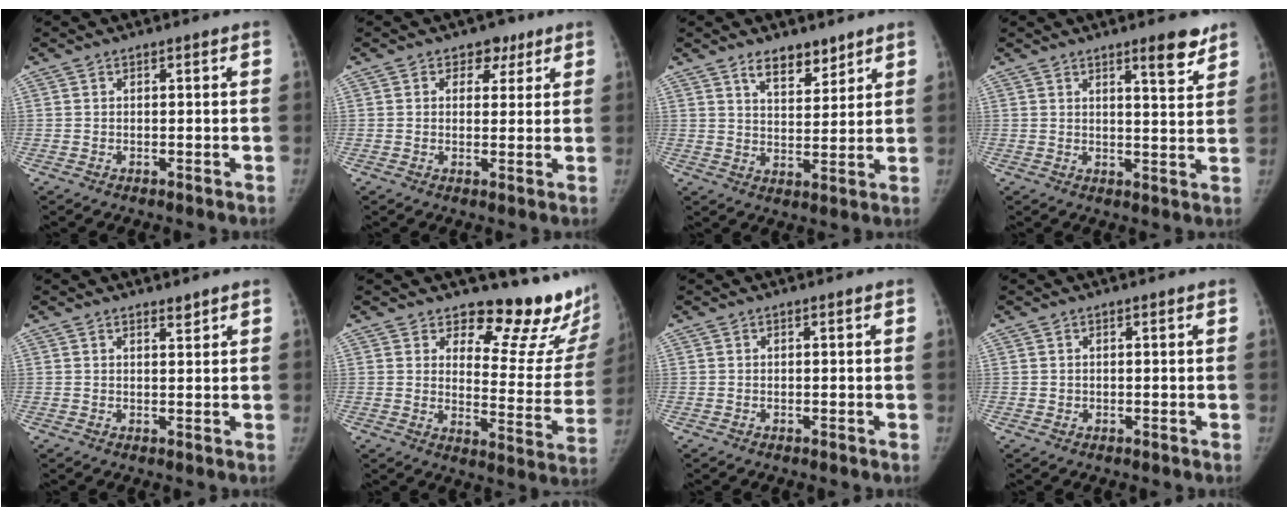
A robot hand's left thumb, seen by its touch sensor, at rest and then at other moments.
{"total": 4.1, "force": [2.2, 3.1, 1.4], "torque": [0.009, -0.007, 0.028]}
{"total": 6.6, "force": [4.9, 3.0, 3.3], "torque": [-0.026, -0.037, 0.084]}
{"total": 6.2, "force": [4.4, 1.3, 4.1], "torque": [-0.043, -0.031, 0.060]}
{"total": 1.2, "force": [1.1, 0.2, 0.5], "torque": [-0.003, -0.010, 0.019]}
{"total": 17.3, "force": [14.4, 6.2, 7.4], "torque": [-0.035, -0.143, 0.171]}
{"total": 0.0}
{"total": 0.0}